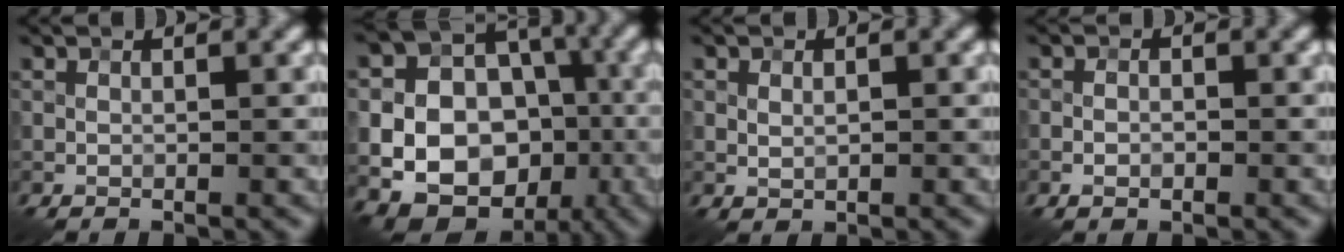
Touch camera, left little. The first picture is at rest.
{"total": 16.4, "force": [-4.1, 14.1, 7.4], "torque": [-0.118, -0.014, -0.078]}
{"total": 1.1, "force": [0.1, 0.8, 0.7], "torque": [-0.015, 0.000, 0.003]}
{"total": 1.3, "force": [-0.6, 0.9, 0.8], "torque": [-0.014, 0.003, -0.012]}